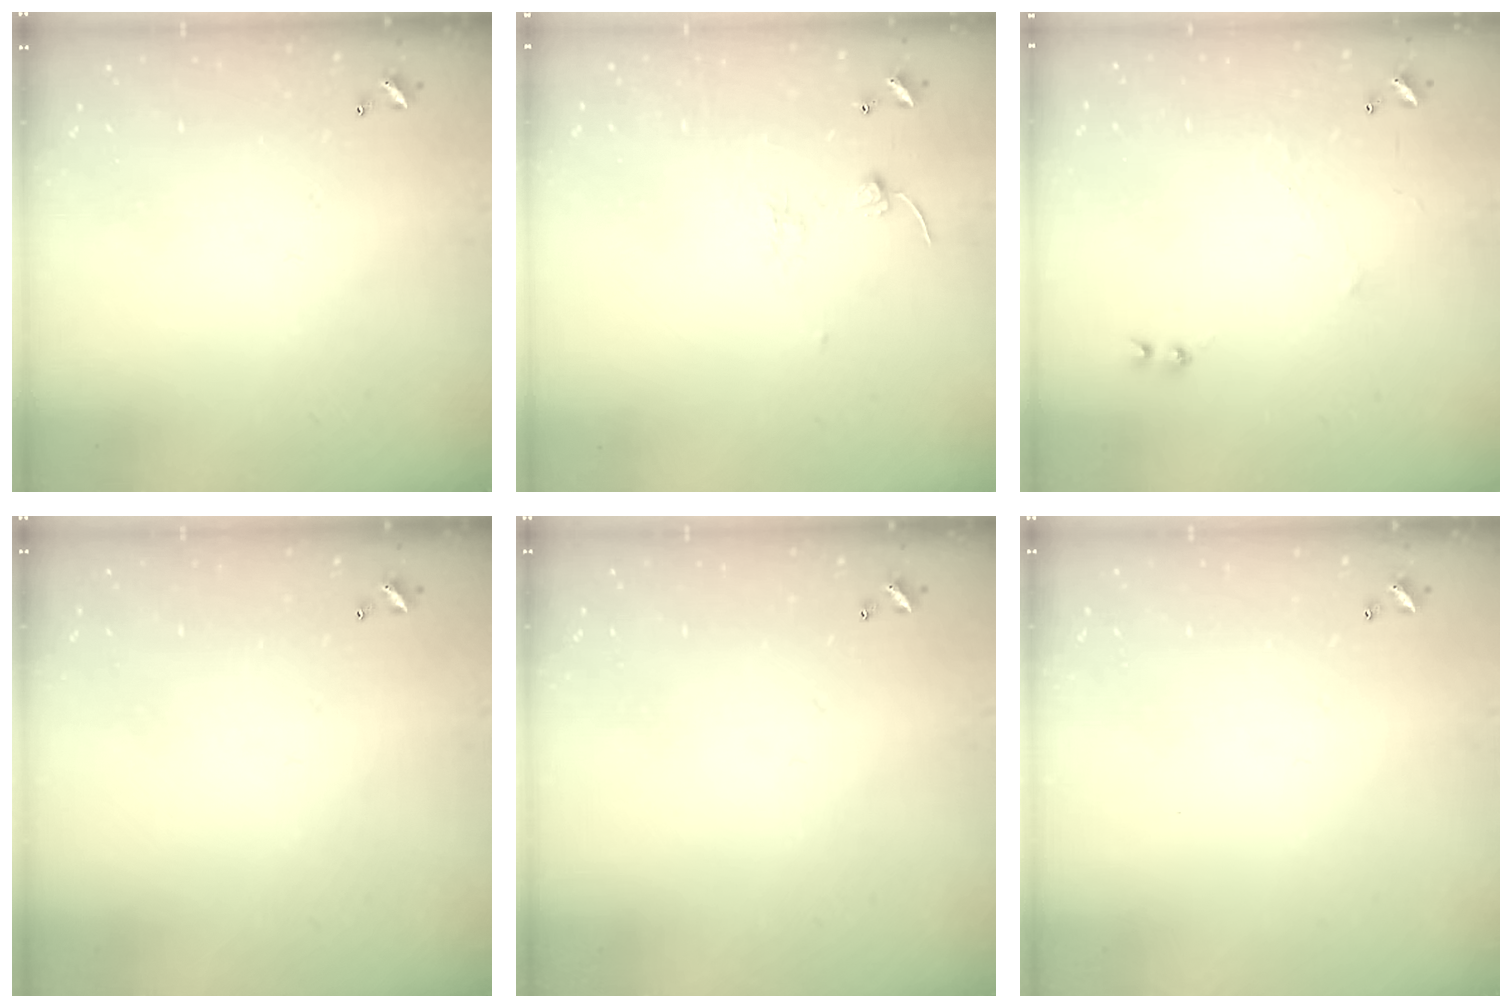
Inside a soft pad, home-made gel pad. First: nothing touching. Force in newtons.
{"total": 1.7, "press": 1.5, "slide": 0.7}
{"total": 0.9, "press": 0.3, "slide": 0.8}
{"total": 0.0}
{"total": 0.0}
{"total": 0.0}